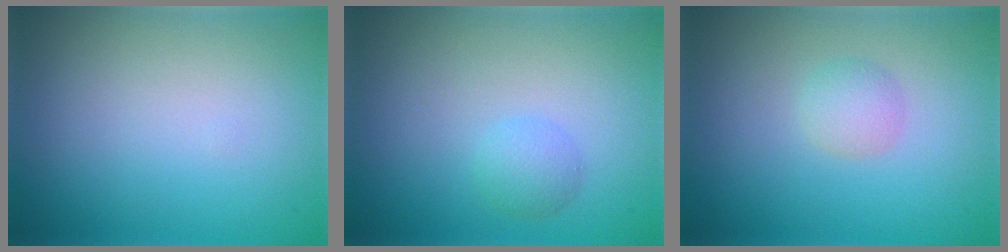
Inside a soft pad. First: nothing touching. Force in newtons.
{"total": 1.6, "press": 1.6, "slide": 0.1}
{"total": 1.7, "press": 1.7, "slide": 0.1}